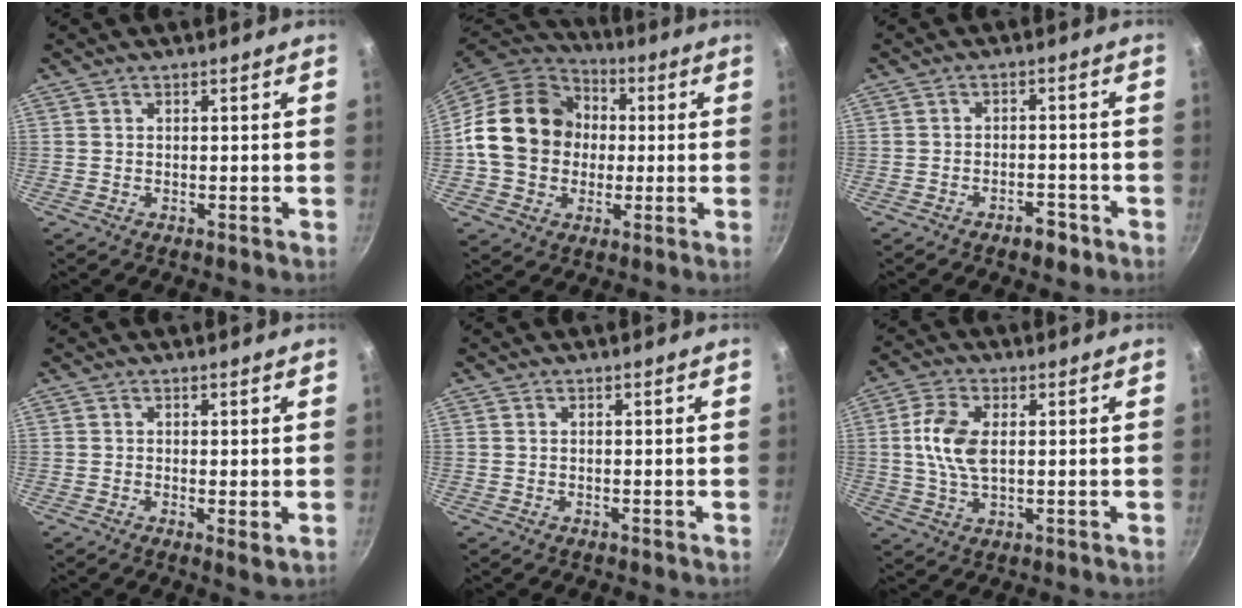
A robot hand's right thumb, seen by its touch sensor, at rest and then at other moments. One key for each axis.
{"total": 18.8, "fx": 0.6, "fy": 15.7, "fz": 10.4, "tx": -0.156, "ty": 0.030, "tz": 0.002}
{"total": 4.1, "fx": -2.7, "fy": 2.1, "fz": 2.3, "tx": -0.021, "ty": 0.024, "tz": -0.032}
{"total": 2.0, "fx": 0.0, "fy": 0.6, "fz": 1.9, "tx": -0.030, "ty": -0.010, "tz": -0.002}
{"total": 0.0}
{"total": 8.8, "fx": 1.0, "fy": 4.8, "fz": 7.3, "tx": -0.145, "ty": 0.007, "tz": 0.019}